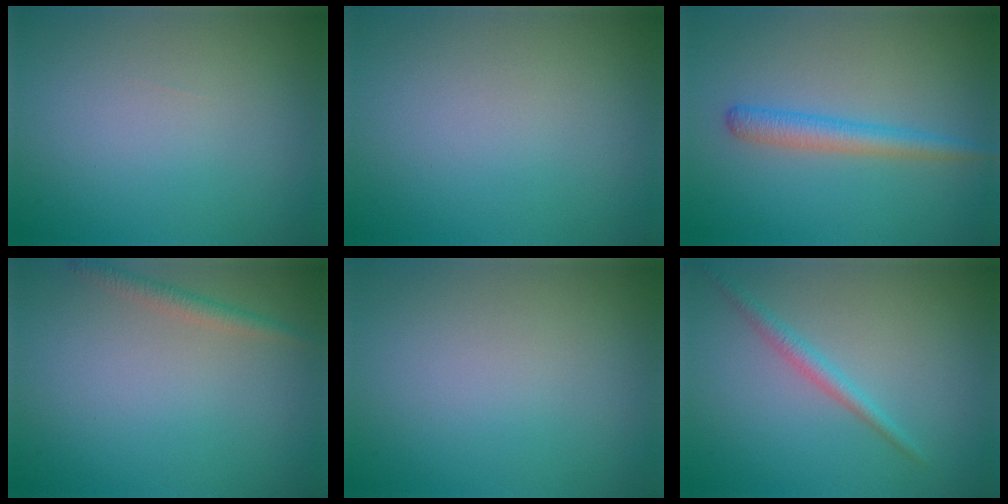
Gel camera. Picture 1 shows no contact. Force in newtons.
{"total": 0.0}
{"total": 2.6, "press": 2.6, "slide": 0.1}
{"total": 1.4, "press": 1.4, "slide": 0.0}
{"total": 0.0}
{"total": 1.6, "press": 1.6, "slide": 0.1}